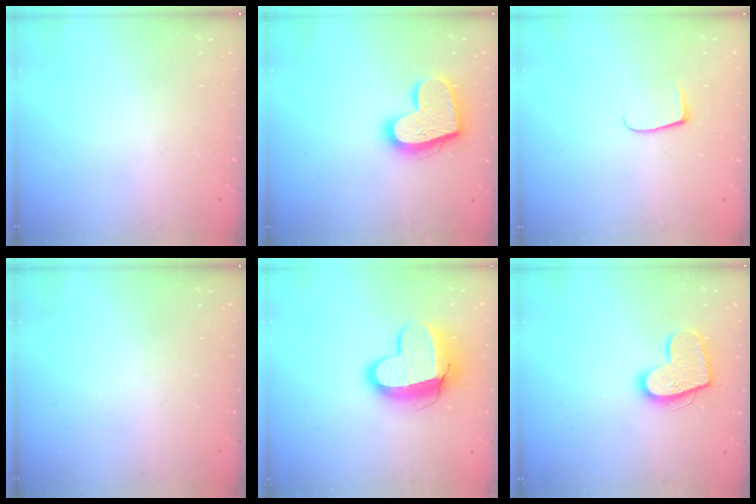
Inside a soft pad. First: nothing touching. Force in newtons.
{"total": 17.4, "press": 17.3, "slide": 1.4}
{"total": 5.2, "press": 5.2, "slide": 0.7}
{"total": 0.0}
{"total": 13.4, "press": 13.3, "slide": 1.3}
{"total": 14.2, "press": 14.2, "slide": 1.0}